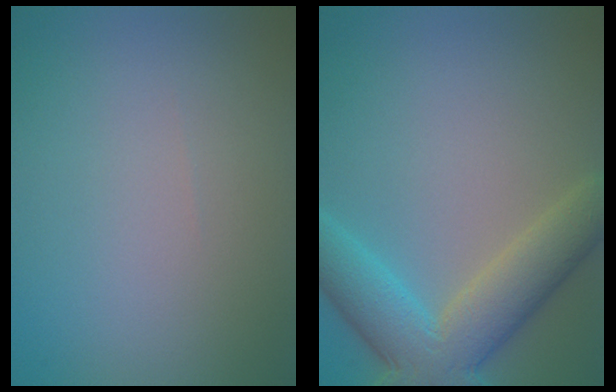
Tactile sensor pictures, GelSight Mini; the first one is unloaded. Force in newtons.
{"total": 7.9, "press": 7.9, "slide": 0.5}